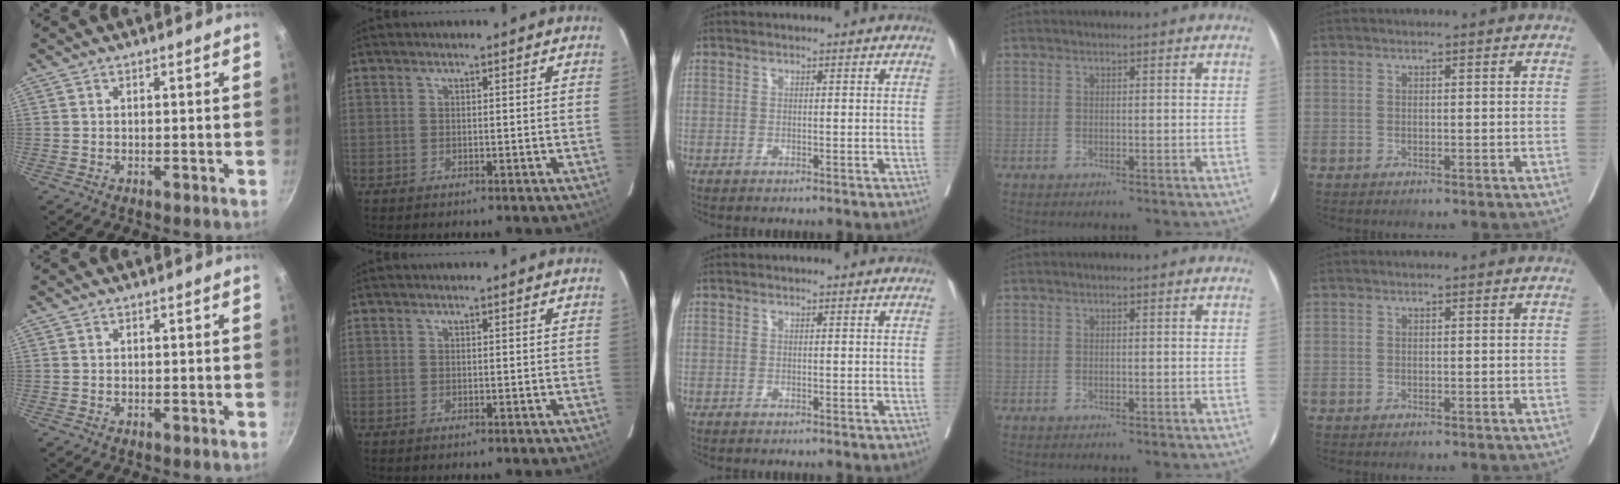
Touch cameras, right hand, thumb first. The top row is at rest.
{}